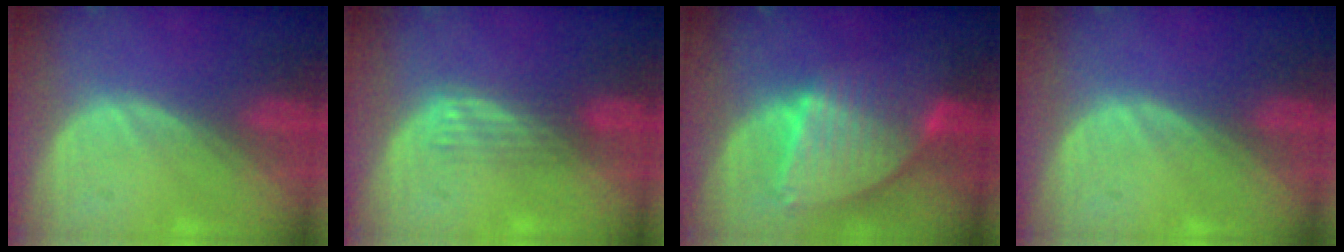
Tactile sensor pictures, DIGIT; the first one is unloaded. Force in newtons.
{"total": 2.8, "press": 2.5, "slide": 1.3}
{"total": 8.6, "press": 7.5, "slide": 4.1}
{"total": 0.0}